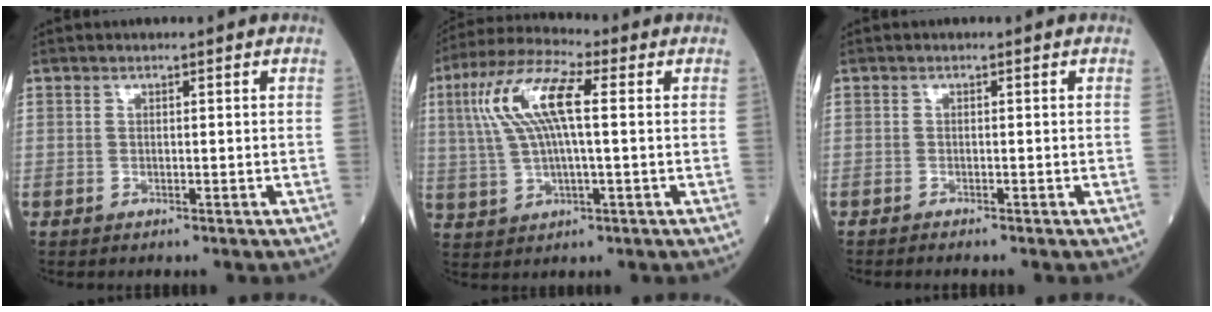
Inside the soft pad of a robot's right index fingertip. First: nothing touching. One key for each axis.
{"total": 11.2, "fx": 2.3, "fy": 2.5, "fz": 10.7, "tx": -0.234, "ty": 0.023, "tz": 0.043}
{"total": 1.2, "fx": -1.1, "fy": -0.2, "fz": 0.6, "tx": -0.010, "ty": 0.001, "tz": -0.017}